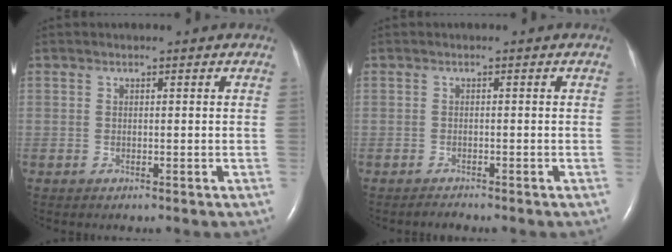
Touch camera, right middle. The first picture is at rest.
{"total": 0.8, "force": [-0.8, -0.1, 0.0], "torque": [-0.006, -0.005, -0.011]}